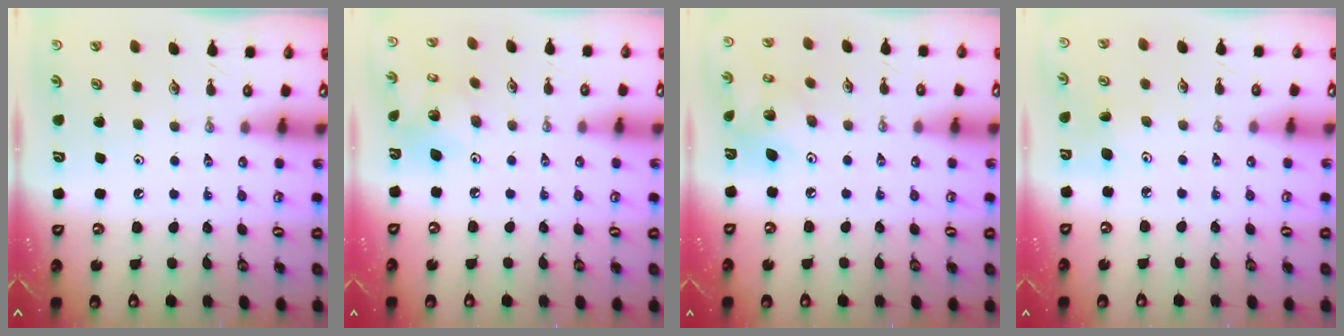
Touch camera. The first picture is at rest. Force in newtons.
{"total": 9.3, "press": 9.3, "slide": 0.2}
{"total": 7.8, "press": 7.8, "slide": 0.6}
{"total": 5.0, "press": 4.9, "slide": 0.6}